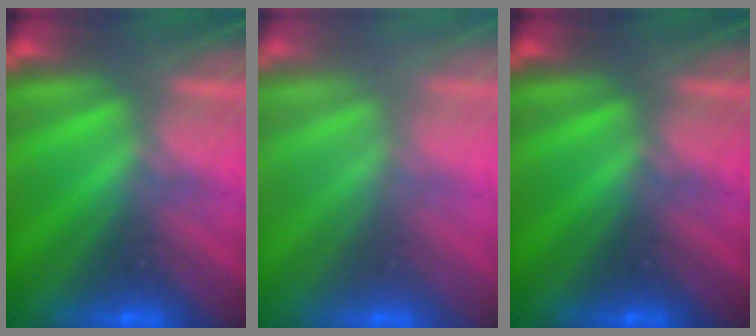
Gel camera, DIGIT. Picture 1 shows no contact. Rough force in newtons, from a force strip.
{"total": 2.7}
{"total": 0.0}